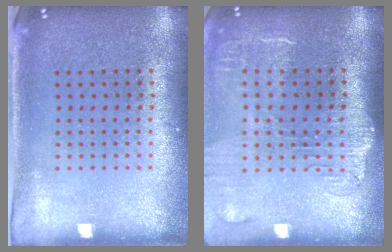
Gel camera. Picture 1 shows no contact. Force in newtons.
{"total": 1.9, "press": 1.5, "slide": 1.2}